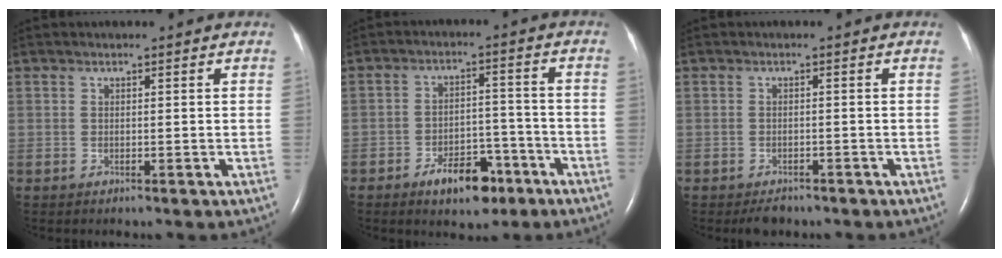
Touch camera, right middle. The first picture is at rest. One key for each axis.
{"total": 7.8, "fx": -4.9, "fy": 3.7, "fz": 4.8, "tx": -0.074, "ty": 0.011, "tz": -0.073}
{"total": 2.2, "fx": -1.7, "fy": 1.1, "fz": 0.7, "tx": -0.016, "ty": -0.001, "tz": -0.020}